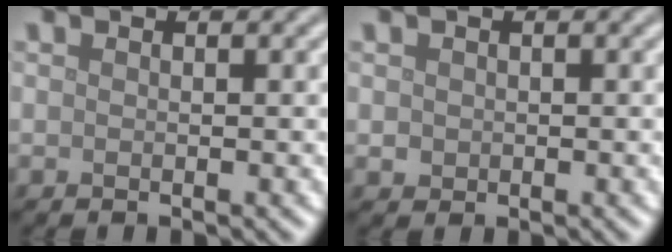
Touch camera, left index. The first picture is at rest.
{"total": 0.9, "force": [0.1, 0.8, 0.2], "torque": [0.000, -0.002, 0.000]}